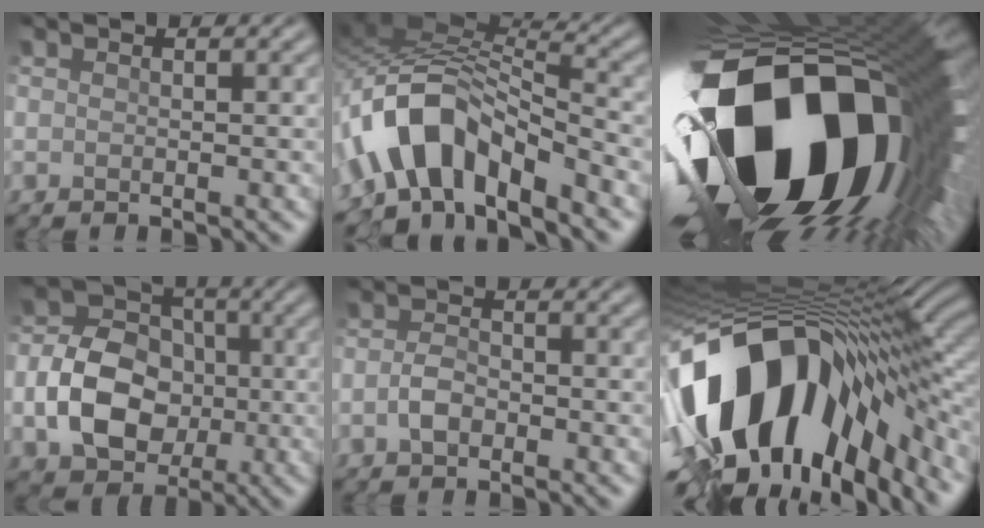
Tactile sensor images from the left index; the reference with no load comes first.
{"total": 8.5, "force": [-4.0, 3.8, 6.5], "torque": [-0.112, 0.018, -0.079]}
{"total": 21.9, "force": [-3.3, 12.4, 17.8], "torque": [-0.357, -0.086, -0.030]}
{"total": 8.3, "force": [-1.8, 6.1, 5.3], "torque": [-0.092, 0.005, -0.035]}
{"total": 1.8, "force": [-0.6, 1.0, 1.3], "torque": [-0.031, 0.007, -0.017]}
{"total": 16.6, "force": [-4.9, 9.3, 12.8], "torque": [-0.232, -0.019, -0.078]}